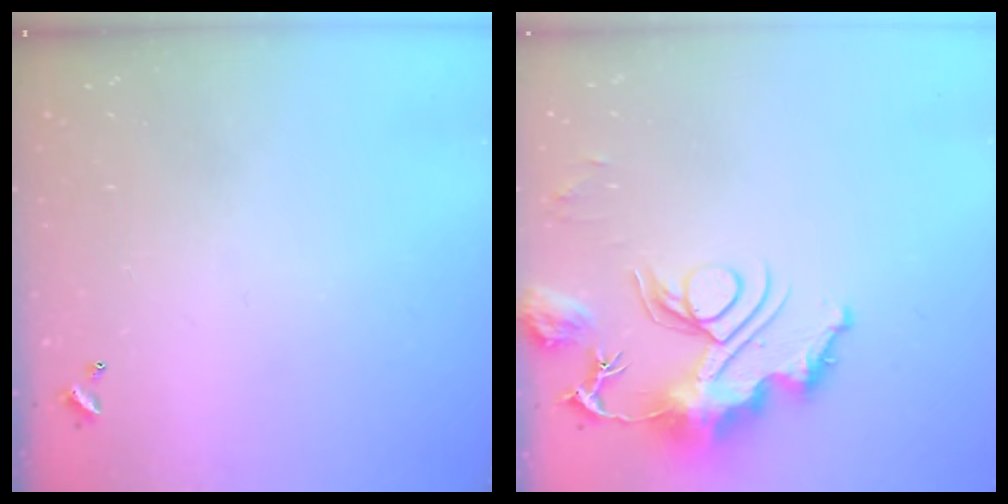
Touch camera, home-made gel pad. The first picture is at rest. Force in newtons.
{"total": 13.9, "press": 13.8, "slide": 1.5}